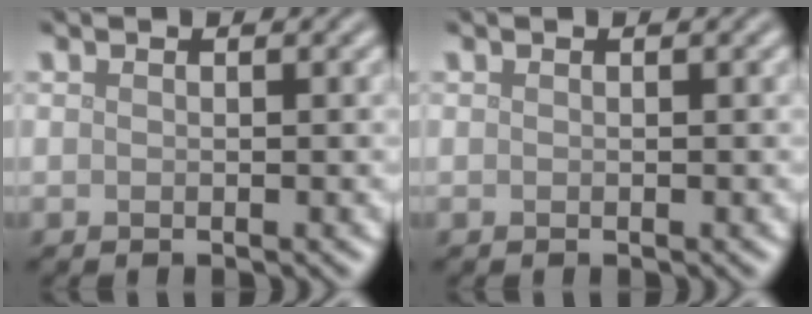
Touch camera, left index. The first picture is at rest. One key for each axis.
{"total": 0.0}